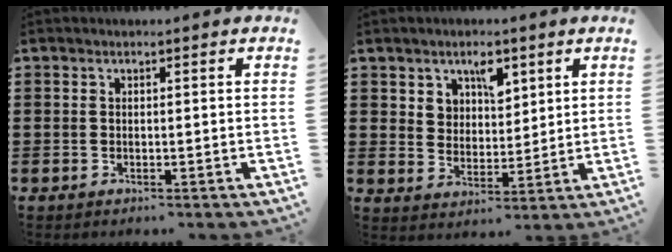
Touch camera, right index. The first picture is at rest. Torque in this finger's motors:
{"motor_torque": [0.37, -0.35, 0.16, 0.06]}